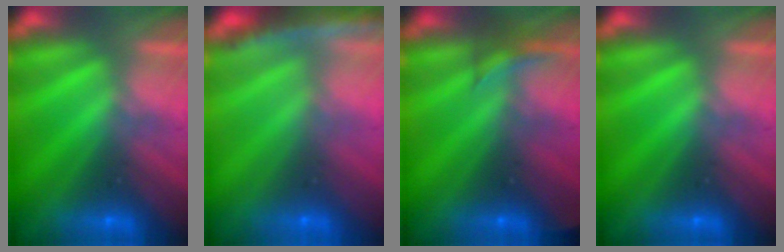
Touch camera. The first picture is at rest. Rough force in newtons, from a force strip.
{"total": 8.7}
{"total": 2.8}
{"total": 0.0}